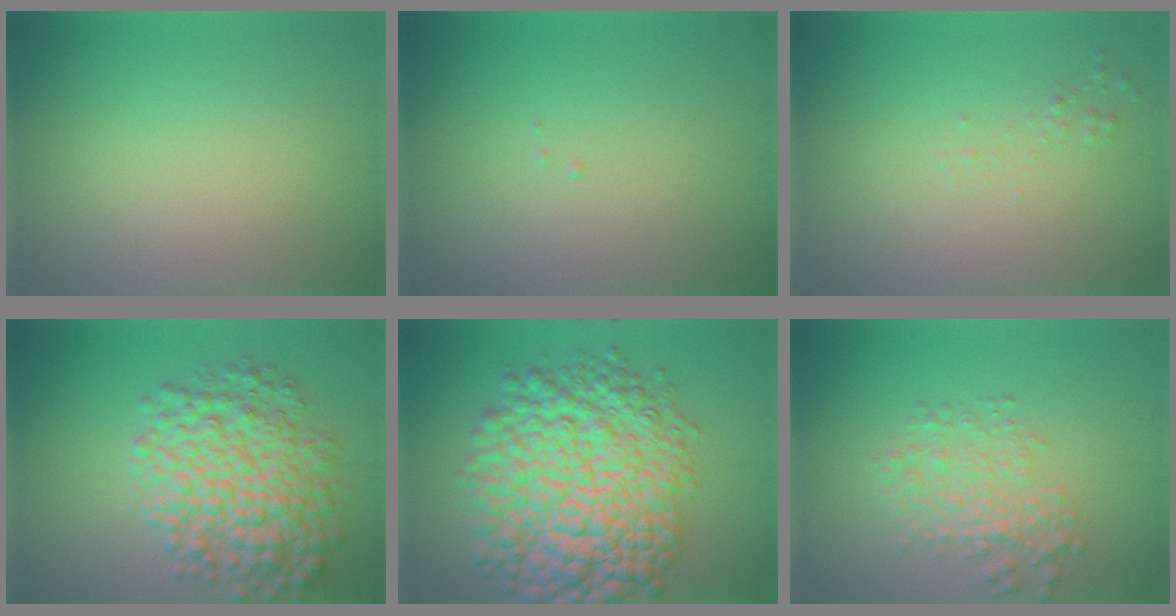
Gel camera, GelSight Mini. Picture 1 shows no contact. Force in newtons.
{"total": 0.0}
{"total": 0.6, "press": 0.6, "slide": 0.0}
{"total": 7.7, "press": 7.7, "slide": 0.1}
{"total": 14.1, "press": 14.1, "slide": 0.3}
{"total": 2.9, "press": 2.9, "slide": 0.1}